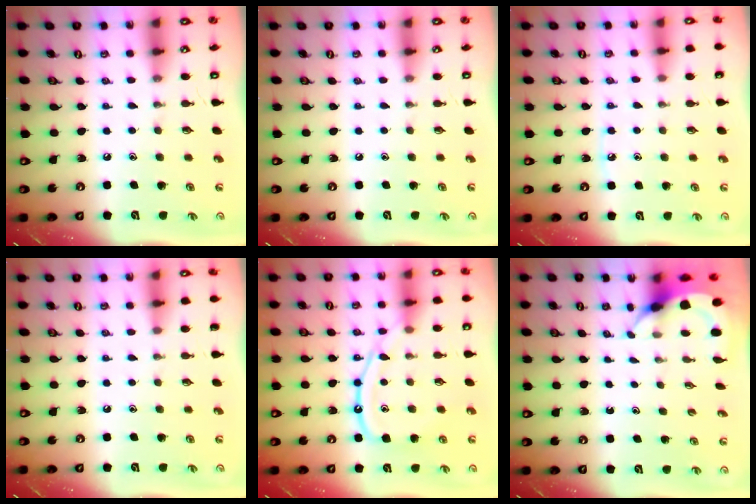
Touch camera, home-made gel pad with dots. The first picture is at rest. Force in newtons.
{"total": 0.0}
{"total": 4.0, "press": 4.0, "slide": 0.5}
{"total": 0.0}
{"total": 11.4, "press": 11.3, "slide": 1.2}
{"total": 5.3, "press": 5.3, "slide": 0.4}